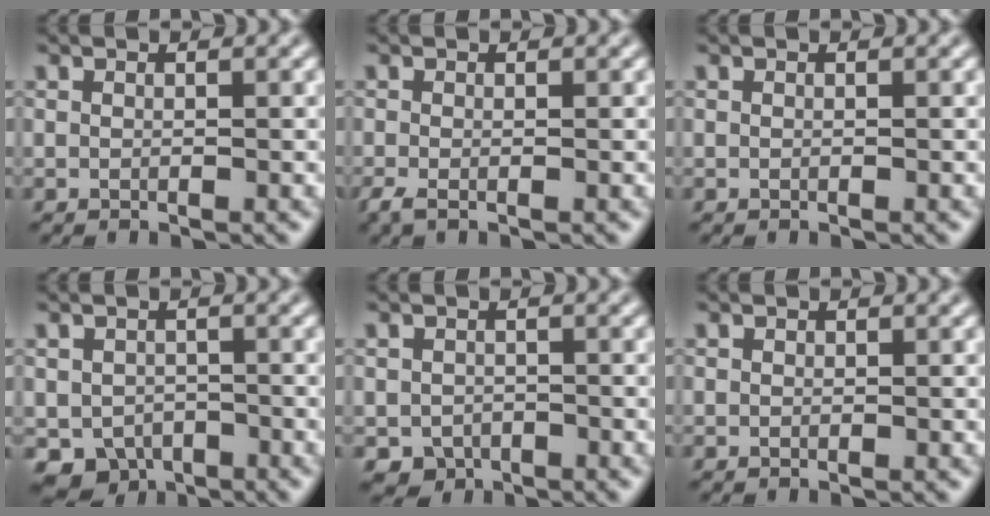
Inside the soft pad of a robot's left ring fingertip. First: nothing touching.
{"total": 1.3, "force": [-0.6, 0.4, 1.0], "torque": [-0.028, -0.010, -0.016]}
{"total": 0.0}
{"total": 4.1, "force": [-2.0, 3.2, 1.7], "torque": [-0.024, -0.012, -0.029]}
{"total": 1.9, "force": [-1.0, 1.5, 0.5], "torque": [-0.004, -0.006, -0.018]}
{"total": 0.0}